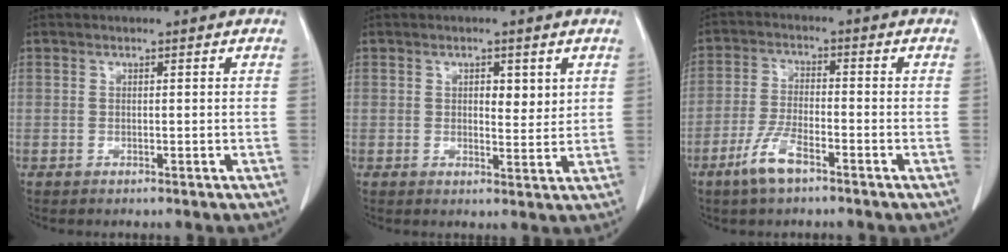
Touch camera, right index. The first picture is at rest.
{"total": 3.4, "force": [1.3, 1.6, 2.8], "torque": [-0.034, -0.008, 0.017]}
{"total": 6.1, "force": [-4.0, 1.4, 4.5], "torque": [-0.098, -0.005, -0.076]}